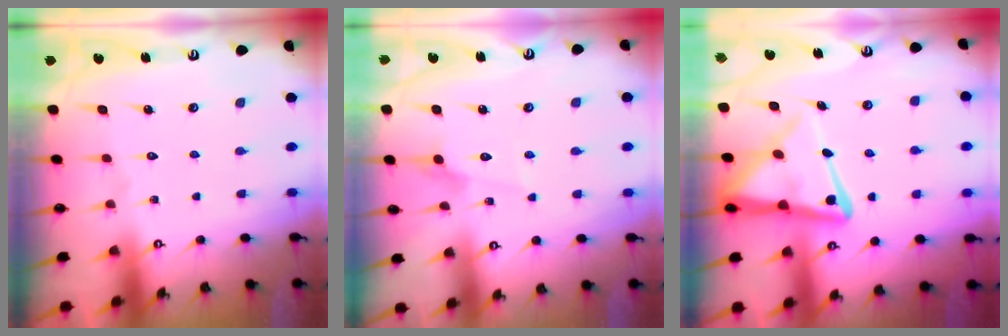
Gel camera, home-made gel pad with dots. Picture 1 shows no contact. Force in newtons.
{"total": 3.3, "press": 3.3, "slide": 0.3}
{"total": 13.3, "press": 13.2, "slide": 1.4}